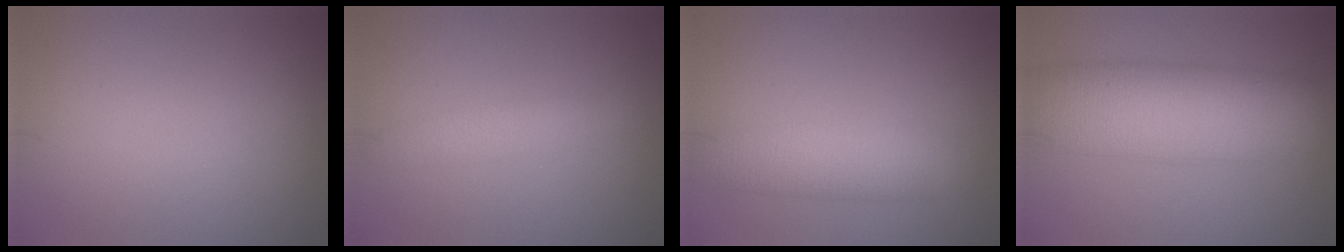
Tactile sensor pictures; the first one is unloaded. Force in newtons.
{"total": 2.1, "press": 2.1, "slide": 0.1}
{"total": 4.2, "press": 4.2, "slide": 0.3}
{"total": 10.4, "press": 10.4, "slide": 0.3}